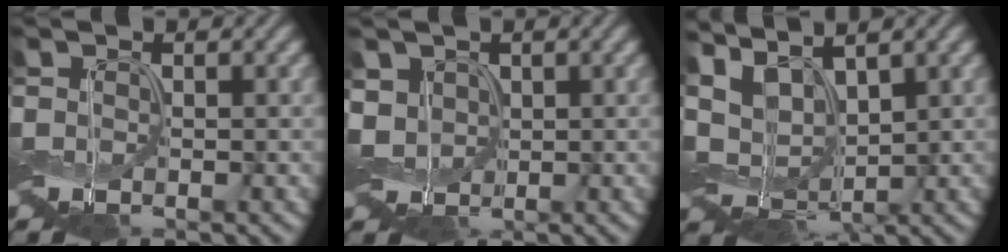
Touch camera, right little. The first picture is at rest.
{"total": 2.6, "force": [0.2, 2.2, 1.3], "torque": [-0.035, 0.001, -0.002]}
{"total": 6.1, "force": [1.7, 3.9, 4.4], "torque": [-0.088, 0.003, 0.035]}